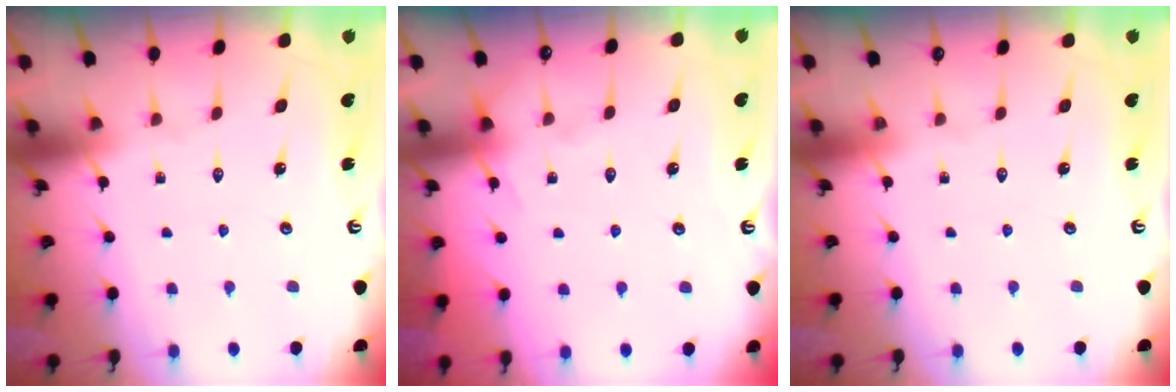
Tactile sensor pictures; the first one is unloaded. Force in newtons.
{"total": 4.5, "press": 4.5, "slide": 0.6}
{"total": 0.0}